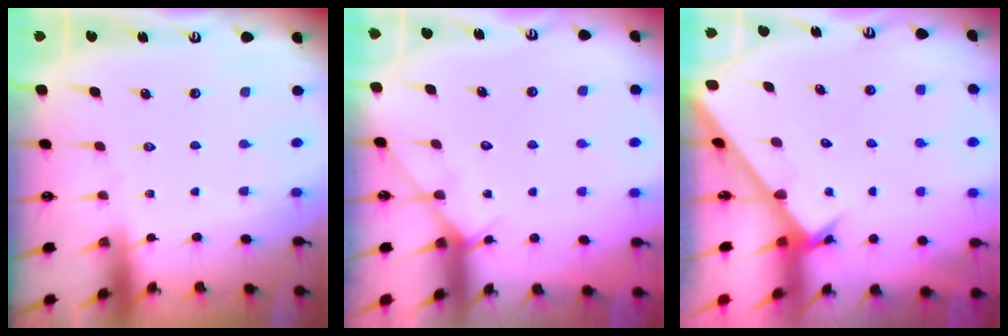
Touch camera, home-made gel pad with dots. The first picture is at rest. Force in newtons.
{"total": 5.3, "press": 5.3, "slide": 0.5}
{"total": 2.7, "press": 2.7, "slide": 0.3}